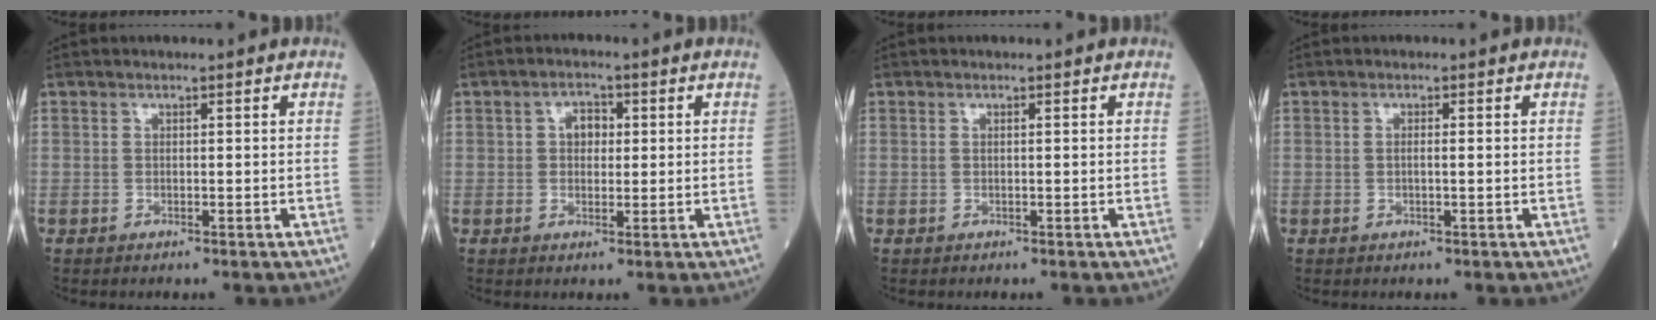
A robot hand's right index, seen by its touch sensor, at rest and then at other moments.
{"total": 3.1, "force": [0.6, 2.0, 2.2], "torque": [-0.034, 0.010, 0.009]}
{"total": 0.0}
{"total": 0.9, "force": [0.0, 0.0, 0.9], "torque": [-0.019, 0.002, -0.001]}